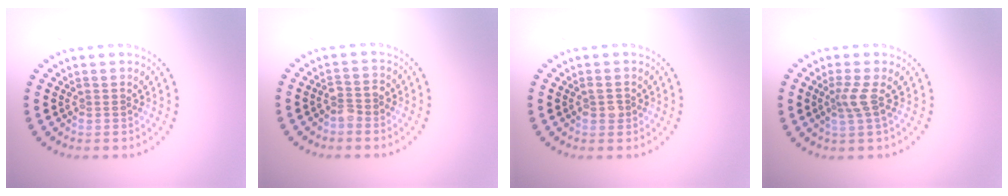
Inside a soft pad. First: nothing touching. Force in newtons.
{"total": 1.7, "press": 1.4, "slide": 0.9}
{"total": 1.2, "press": 1.2, "slide": 0.1}
{"total": 2.0, "press": 1.3, "slide": 1.5}